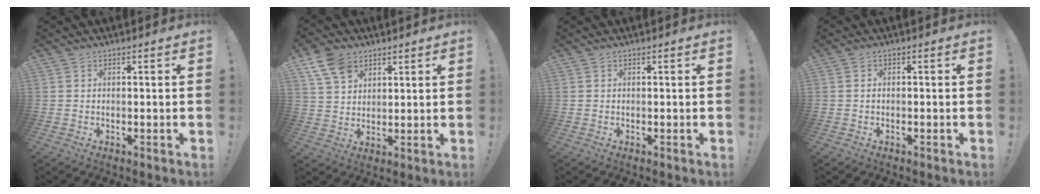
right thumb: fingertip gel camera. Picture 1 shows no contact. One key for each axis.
{"total": 9.2, "fx": 5.5, "fy": 6.0, "fz": 4.2, "tx": -0.079, "ty": -0.018, "tz": 0.110}
{"total": 0.0}
{"total": 0.8, "fx": -0.6, "fy": 0.1, "fz": 0.4, "tx": -0.016, "ty": 0.004, "tz": -0.010}